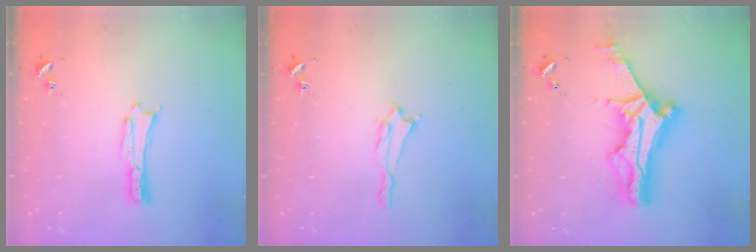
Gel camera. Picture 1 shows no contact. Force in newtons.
{"total": 1.3, "press": 1.3, "slide": 0.1}
{"total": 12.3, "press": 12.2, "slide": 1.0}